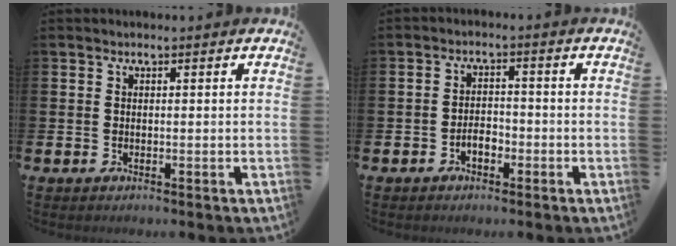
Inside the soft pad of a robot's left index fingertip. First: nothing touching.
{"total": 2.4, "force": [-1.3, 1.3, 1.5], "torque": [-0.028, 0.006, -0.028]}